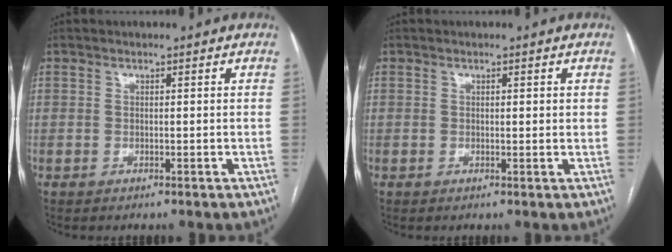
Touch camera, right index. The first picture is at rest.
{"total": 0.9, "force": [0.3, 0.2, 0.8], "torque": [-0.014, 0.001, 0.003]}